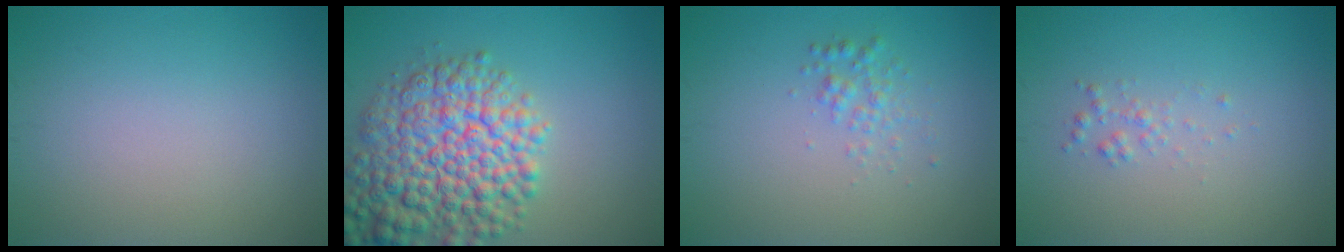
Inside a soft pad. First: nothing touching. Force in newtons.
{"total": 9.5, "press": 9.4, "slide": 0.4}
{"total": 1.5, "press": 1.5, "slide": 0.1}
{"total": 0.9, "press": 0.9, "slide": 0.0}